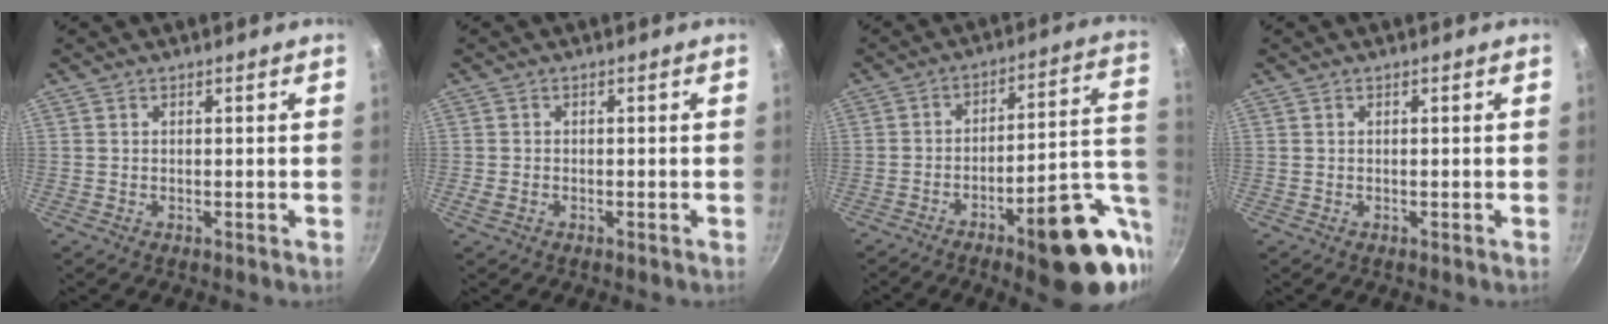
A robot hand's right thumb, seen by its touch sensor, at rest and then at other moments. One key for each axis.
{"total": 1.6, "fx": -0.6, "fy": 1.3, "fz": 0.8, "tx": -0.016, "ty": 0.001, "tz": -0.010}
{"total": 20.3, "fx": -6.5, "fy": 7.1, "fz": 17.8, "tx": -0.200, "ty": 0.028, "tz": -0.084}
{"total": 0.0}